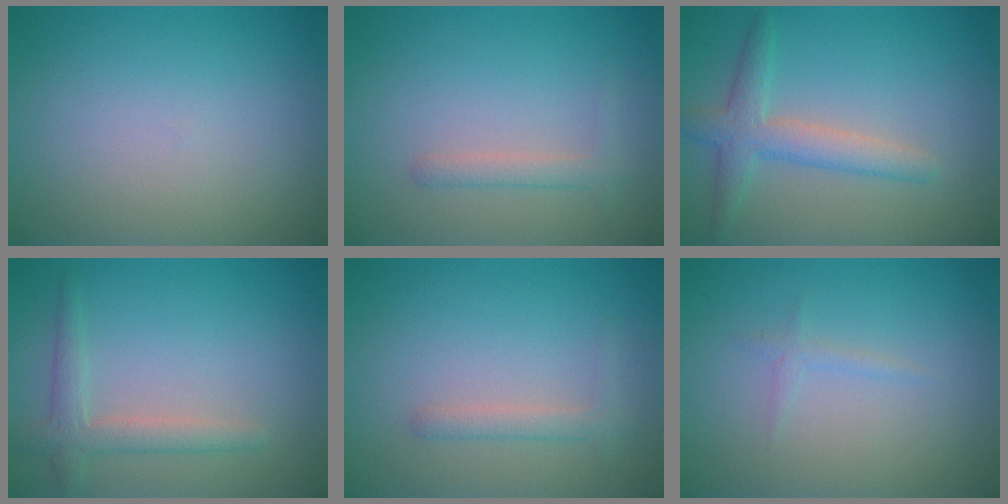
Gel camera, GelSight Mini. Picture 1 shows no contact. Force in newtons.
{"total": 0.9, "press": 0.9, "slide": 0.1}
{"total": 3.4, "press": 3.4, "slide": 0.1}
{"total": 2.5, "press": 2.5, "slide": 0.3}
{"total": 0.9, "press": 0.9, "slide": 0.1}
{"total": 0.8, "press": 0.8, "slide": 0.1}